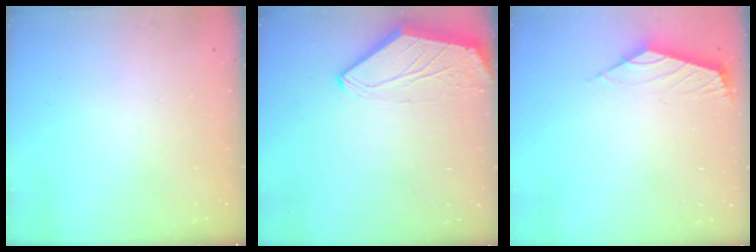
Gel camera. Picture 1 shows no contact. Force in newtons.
{"total": 0.0}
{"total": 2.5, "press": 2.5, "slide": 0.6}